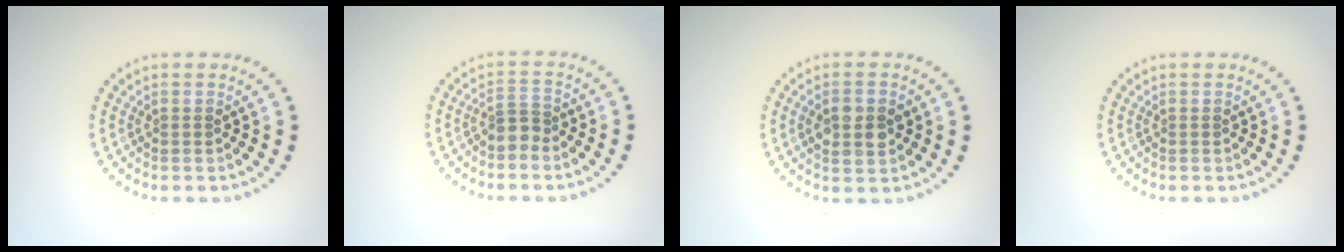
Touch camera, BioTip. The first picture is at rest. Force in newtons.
{"total": 2.0, "press": 1.5, "slide": 1.3}
{"total": 3.1, "press": 3.1, "slide": 0.1}
{"total": 0.0}